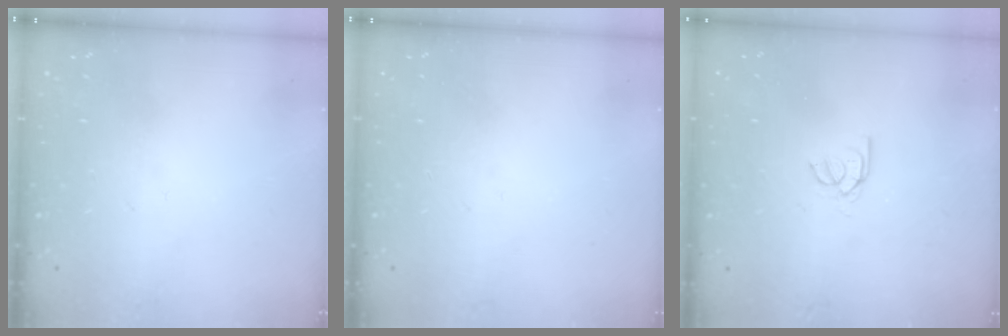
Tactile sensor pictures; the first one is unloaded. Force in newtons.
{"total": 0.0}
{"total": 2.6, "press": 2.6, "slide": 0.2}